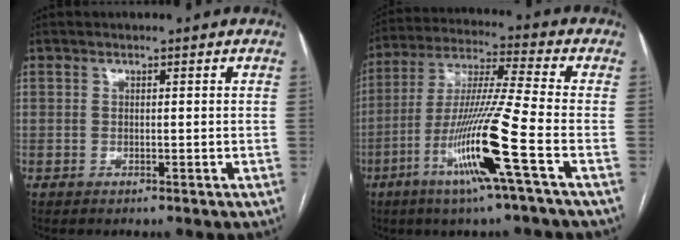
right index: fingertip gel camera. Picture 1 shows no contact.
{"total": 15.4, "force": [-6.1, -1.7, 14.1], "torque": [-0.280, -0.018, -0.116]}